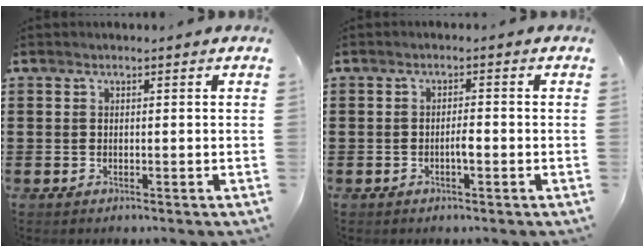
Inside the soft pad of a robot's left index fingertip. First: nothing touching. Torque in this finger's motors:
{"motor_torque": [0.03, 0.02, 0.04, 0.02]}